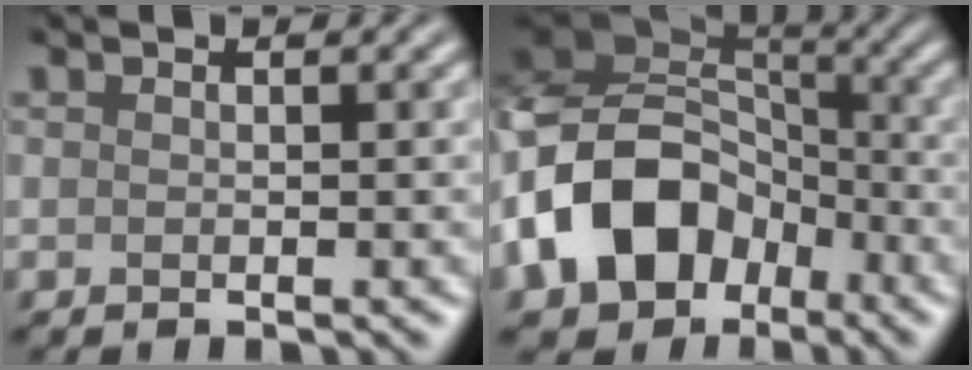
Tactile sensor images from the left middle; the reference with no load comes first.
{"total": 12.6, "force": [-4.7, 9.3, 7.0], "torque": [-0.159, -0.008, -0.097]}